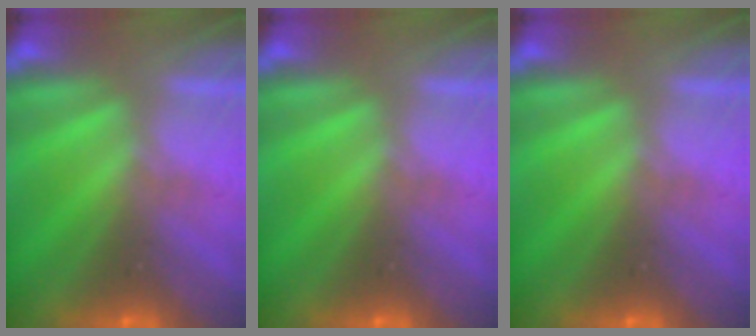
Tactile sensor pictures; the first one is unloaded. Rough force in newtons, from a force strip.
{"total": 0.0}
{"total": 0.0}